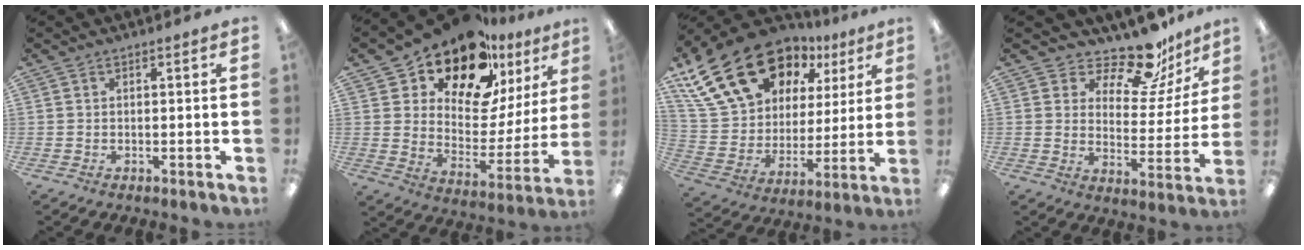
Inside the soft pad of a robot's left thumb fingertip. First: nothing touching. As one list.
[{"total": 19.3, "force": [15.6, 8.3, 7.9], "torque": [-0.143, -0.121, 0.271]}, {"total": 23.8, "force": [14.3, 15.1, 11.6], "torque": [-0.221, -0.064, 0.273]}, {"total": 14.2, "force": [12.0, 5.1, 5.7], "torque": [-0.098, -0.092, 0.209]}]